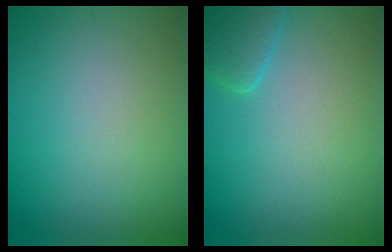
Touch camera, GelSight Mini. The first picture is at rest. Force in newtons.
{"total": 2.5, "press": 2.5, "slide": 0.3}